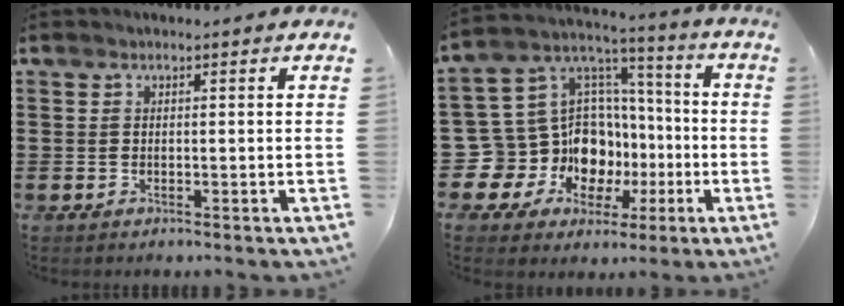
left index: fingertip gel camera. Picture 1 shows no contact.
{"total": 14.0, "force": [-4.8, 12.4, 4.2], "torque": [-0.126, -0.019, -0.058]}